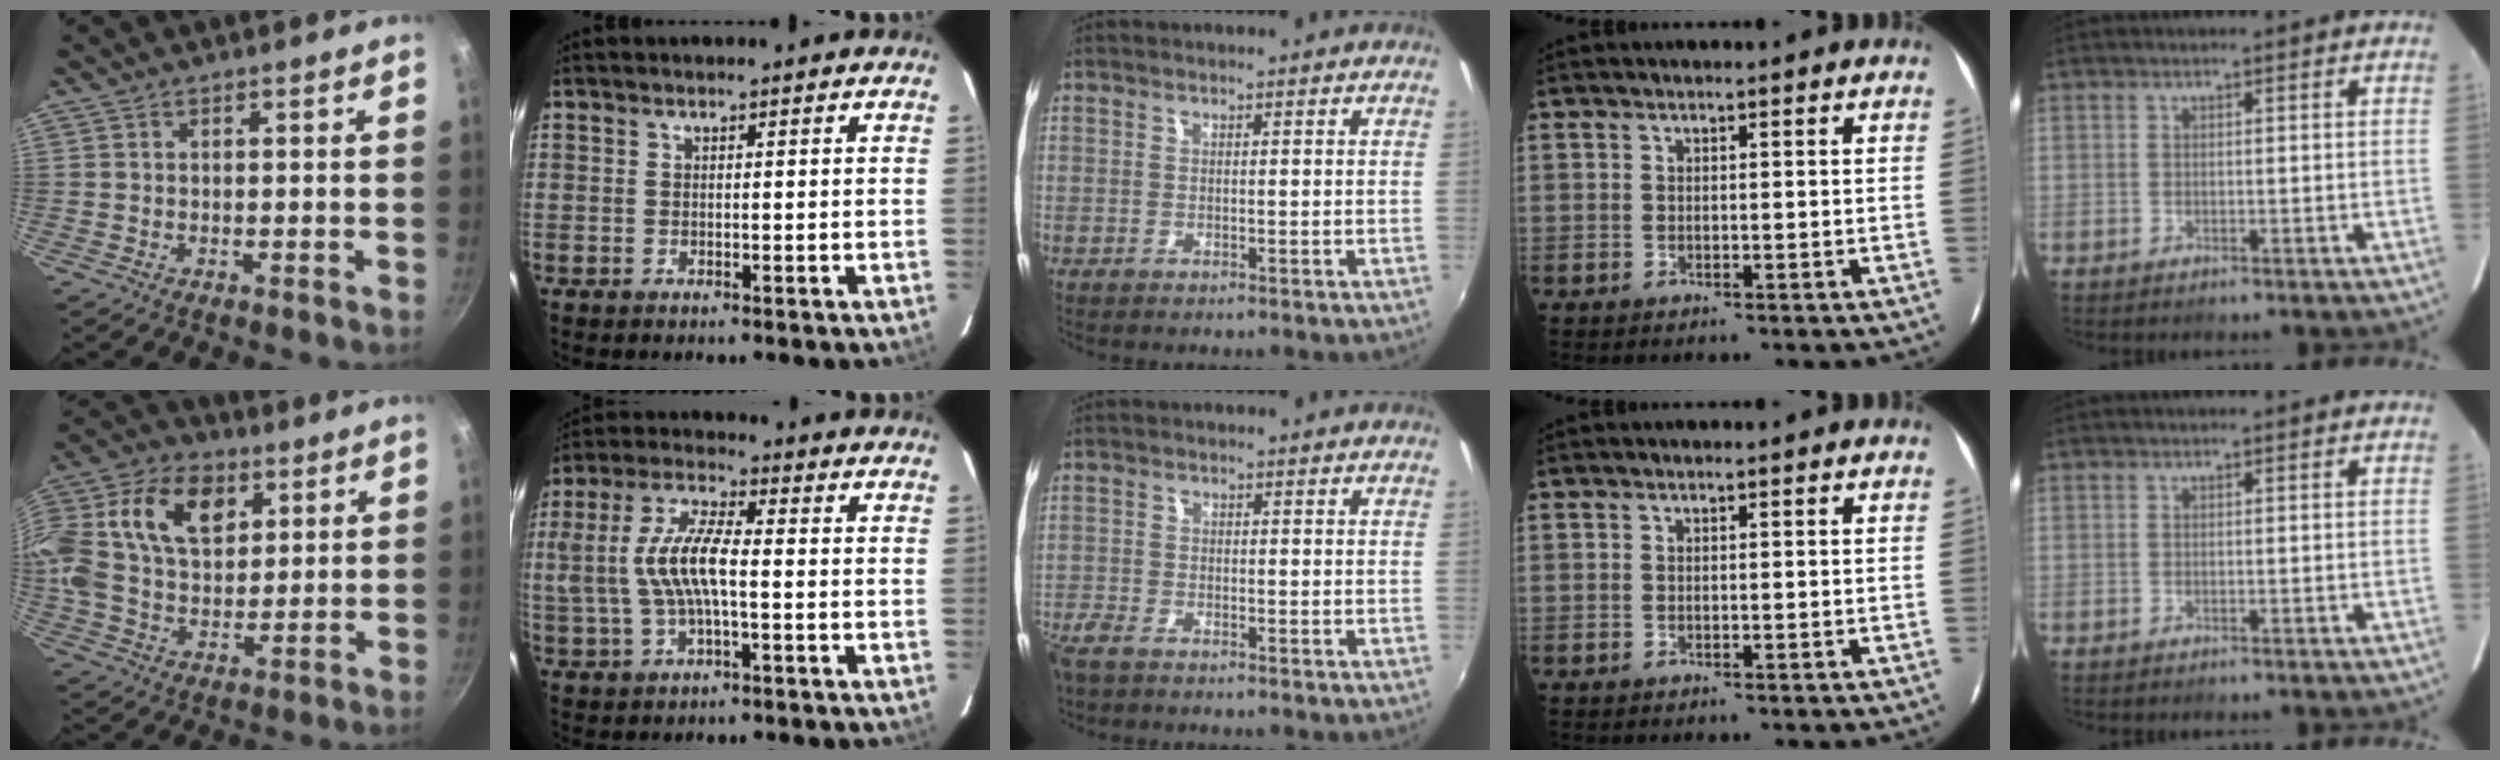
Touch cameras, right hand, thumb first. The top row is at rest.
{"thumb": {"total": 24.6, "force": [8.3, 16.5, 16.2], "torque": [-0.336, 0.022, 0.136]}, "index": {"total": 10.6, "force": [-0.6, 3.4, 10.0], "torque": [-0.203, 0.007, -0.008]}, "middle": {"total": 4.1, "force": [-3.3, 1.3, 2.0], "torque": [-0.056, -0.014, -0.069]}}